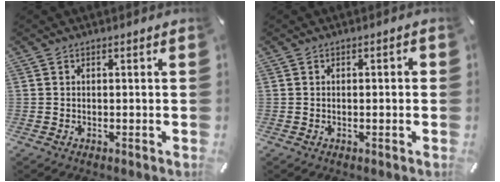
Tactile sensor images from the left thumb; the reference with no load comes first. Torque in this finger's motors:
{"motor_torque": [0.01, 0.06, -0.03, -0.02, 0.02]}